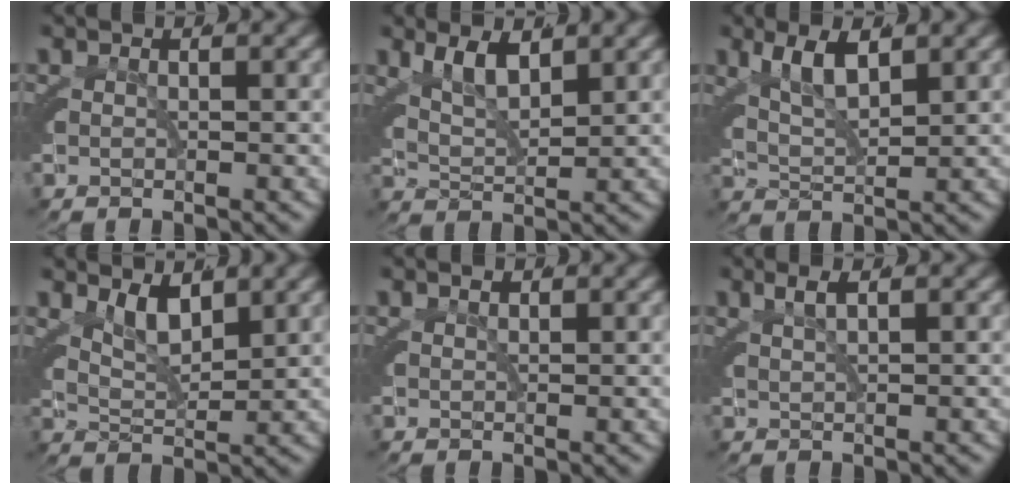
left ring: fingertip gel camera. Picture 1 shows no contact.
{"total": 3.9, "force": [2.2, 1.7, 2.7], "torque": [-0.057, 0.001, 0.038]}
{"total": 4.2, "force": [2.2, 1.7, 3.2], "torque": [-0.068, 0.001, 0.040]}
{"total": 3.1, "force": [2.0, 1.1, 2.1], "torque": [-0.041, -0.006, 0.037]}
{"total": 0.7, "force": [0.7, 0.2, 0.3], "torque": [-0.006, -0.001, 0.017]}
{"total": 1.6, "force": [1.1, -0.4, 1.0], "torque": [-0.015, 0.004, 0.026]}